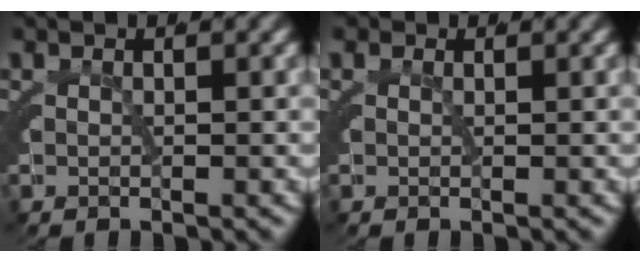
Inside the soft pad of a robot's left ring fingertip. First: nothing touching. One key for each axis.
{"total": 0.8, "fx": 0.5, "fy": 0.6, "fz": 0.3, "tx": -0.012, "ty": -0.006, "tz": 0.010}